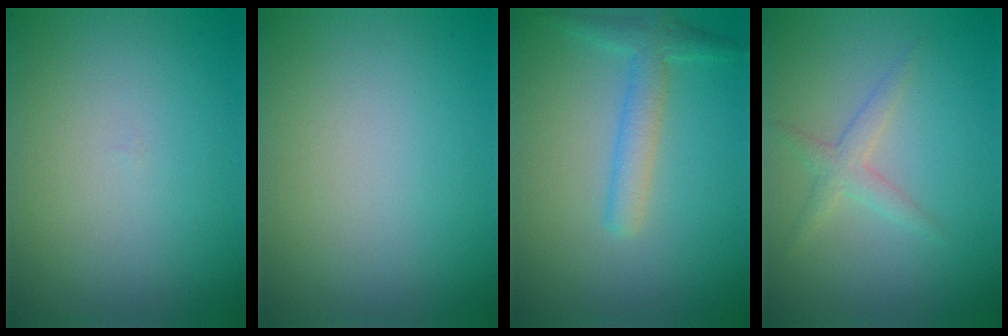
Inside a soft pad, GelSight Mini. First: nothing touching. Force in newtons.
{"total": 0.0}
{"total": 2.8, "press": 2.8, "slide": 0.1}
{"total": 1.9, "press": 1.9, "slide": 0.1}